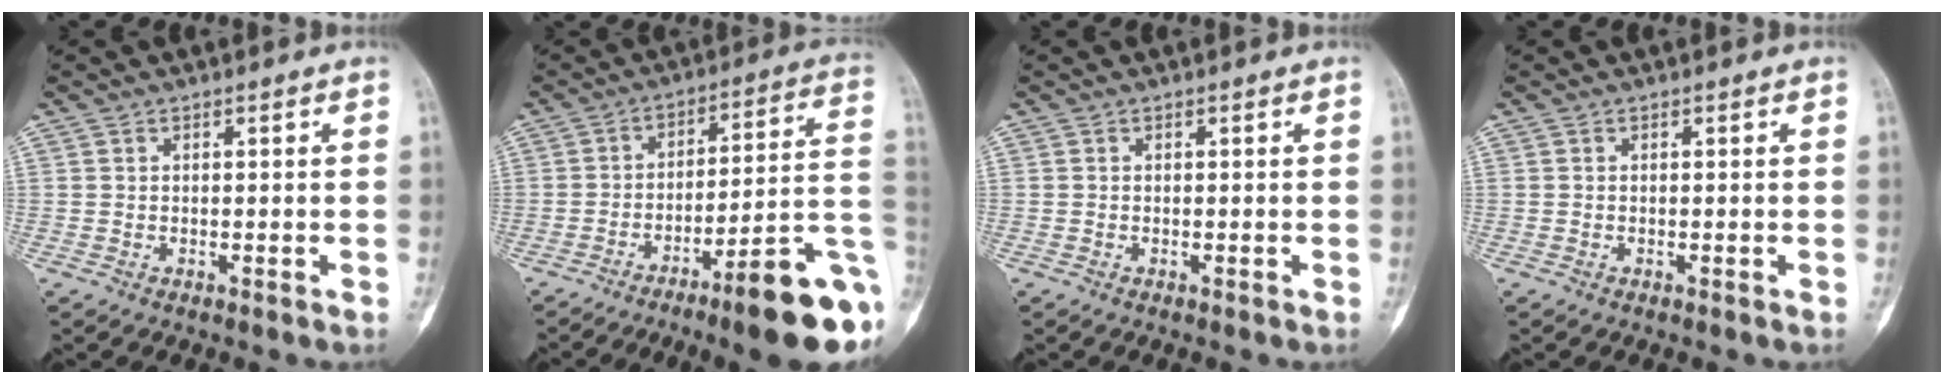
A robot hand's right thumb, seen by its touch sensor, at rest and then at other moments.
{"total": 19.2, "force": [-7.9, 3.5, 17.2], "torque": [-0.183, 0.059, -0.111]}
{"total": 0.0}
{"total": 0.0}